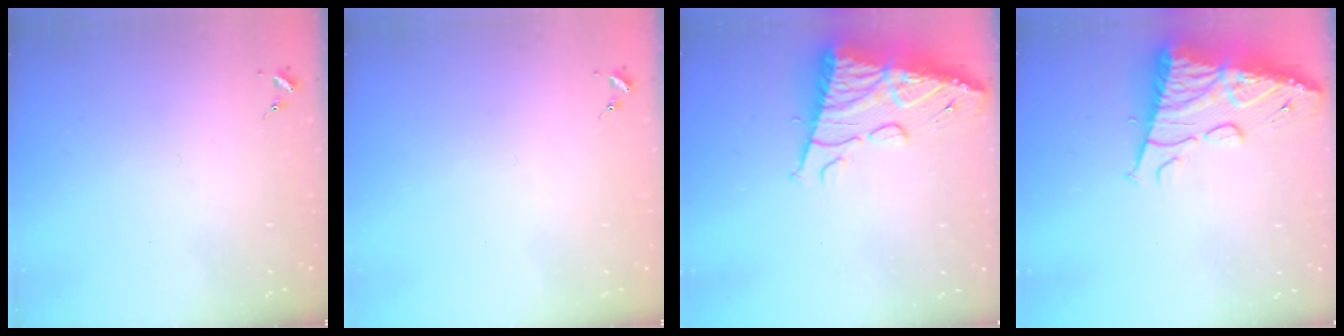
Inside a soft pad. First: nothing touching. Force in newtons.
{"total": 0.0}
{"total": 16.3, "press": 16.3, "slide": 1.7}
{"total": 16.3, "press": 16.3, "slide": 1.7}